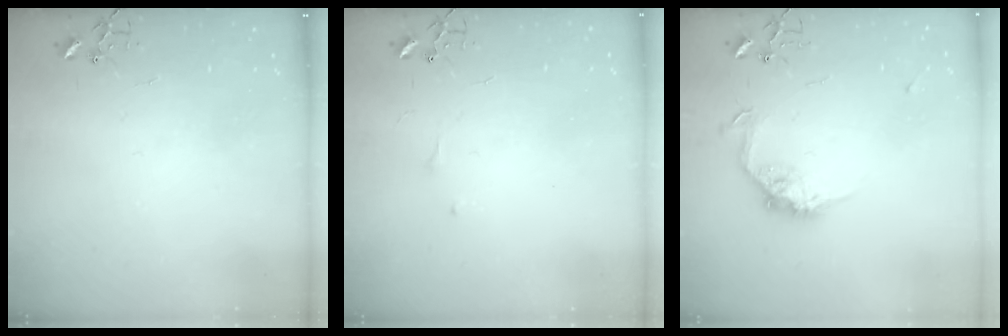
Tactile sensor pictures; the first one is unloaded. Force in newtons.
{"total": 4.7, "press": 4.7, "slide": 0.7}
{"total": 10.9, "press": 10.9, "slide": 0.5}